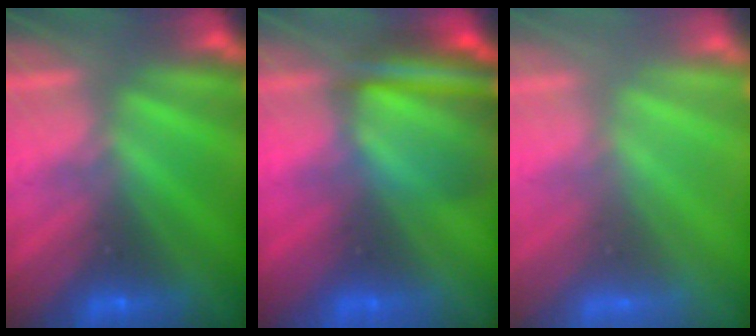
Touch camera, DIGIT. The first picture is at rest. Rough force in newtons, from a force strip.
{"total": 8.5}
{"total": 3.2}